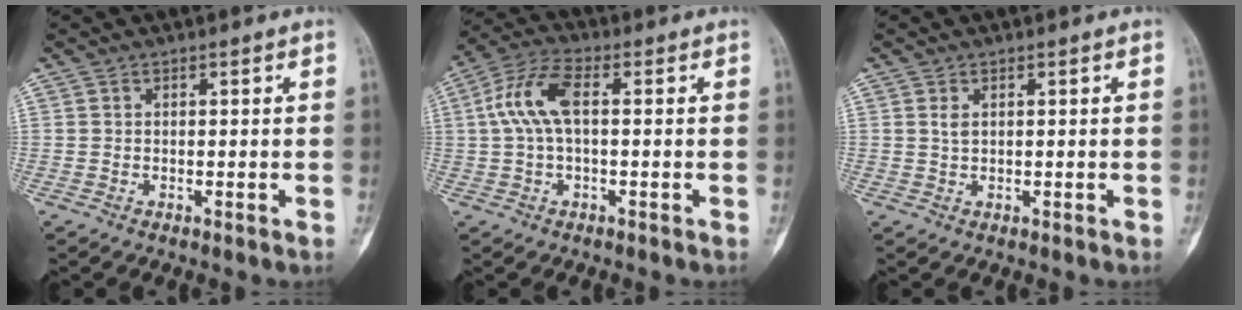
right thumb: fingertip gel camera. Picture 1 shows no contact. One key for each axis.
{"total": 8.8, "fx": 1.0, "fy": 4.1, "fz": 7.7, "tx": -0.177, "ty": 0.030, "tz": 0.016}
{"total": 1.1, "fx": 0.5, "fy": 0.5, "fz": 0.9, "tx": -0.014, "ty": 0.002, "tz": 0.011}